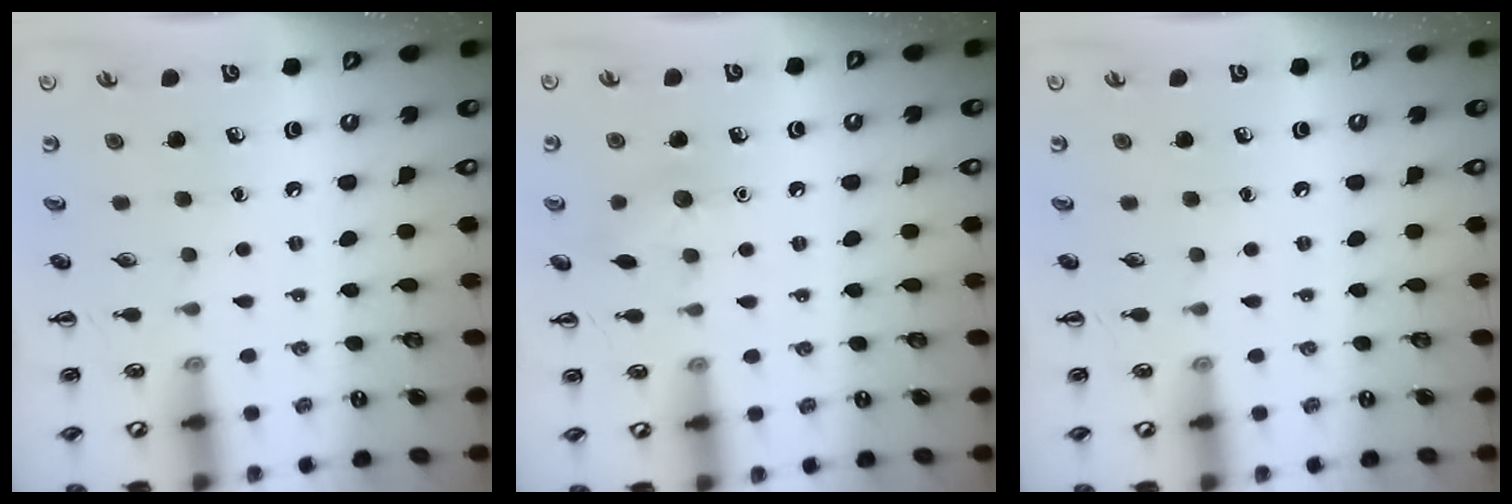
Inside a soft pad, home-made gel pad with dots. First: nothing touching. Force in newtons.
{"total": 7.8, "press": 7.5, "slide": 2.0}
{"total": 0.0}